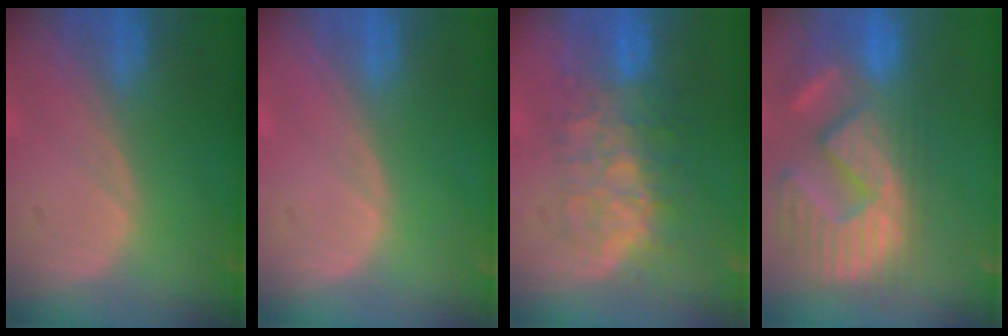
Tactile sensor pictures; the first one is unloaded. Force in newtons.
{"total": 0.0}
{"total": 7.9, "press": 7.7, "slide": 2.0}
{"total": 14.2, "press": 12.1, "slide": 7.5}